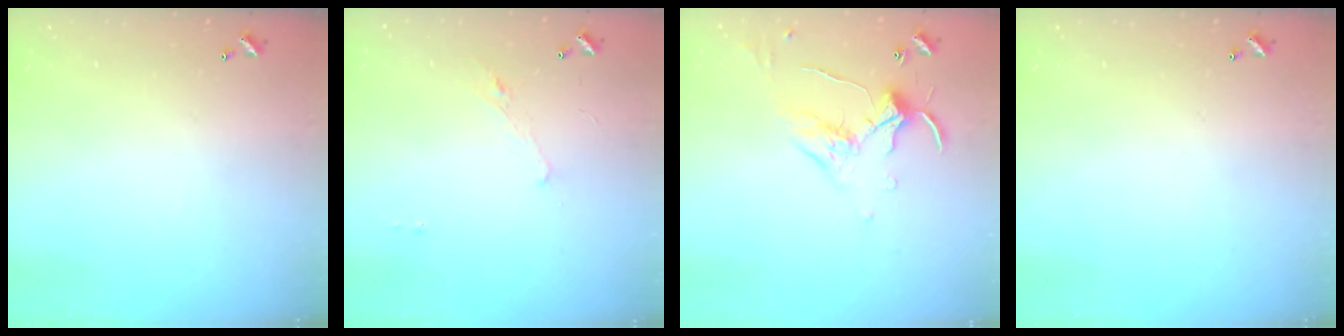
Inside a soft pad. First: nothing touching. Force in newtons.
{"total": 1.3, "press": 1.2, "slide": 0.6}
{"total": 1.2, "press": 0.8, "slide": 0.8}
{"total": 0.0}